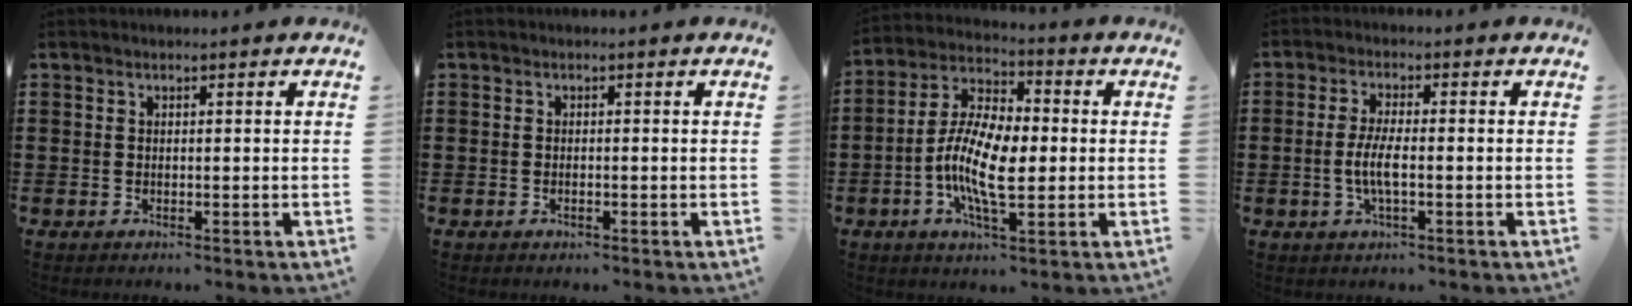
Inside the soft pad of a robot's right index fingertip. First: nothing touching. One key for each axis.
{"total": 0.6, "fx": -0.3, "fy": 0.1, "fz": 0.5, "tx": -0.010, "ty": -0.004, "tz": -0.005}
{"total": 11.2, "fx": -2.1, "fy": 4.7, "fz": 9.9, "tx": -0.218, "ty": -0.004, "tz": -0.043}
{"total": 4.6, "fx": -1.0, "fy": 1.1, "fz": 4.3, "tx": -0.095, "ty": -0.004, "tz": -0.026}